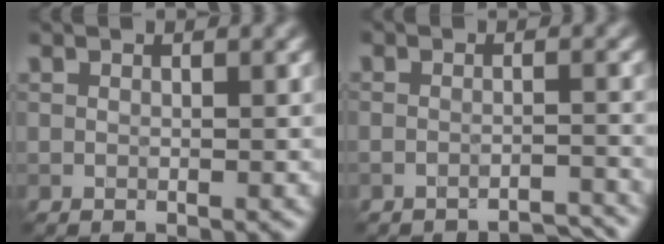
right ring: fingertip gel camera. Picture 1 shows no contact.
{"total": 2.2, "force": [-2.1, 0.0, 0.3], "torque": [0.004, 0.003, -0.035]}